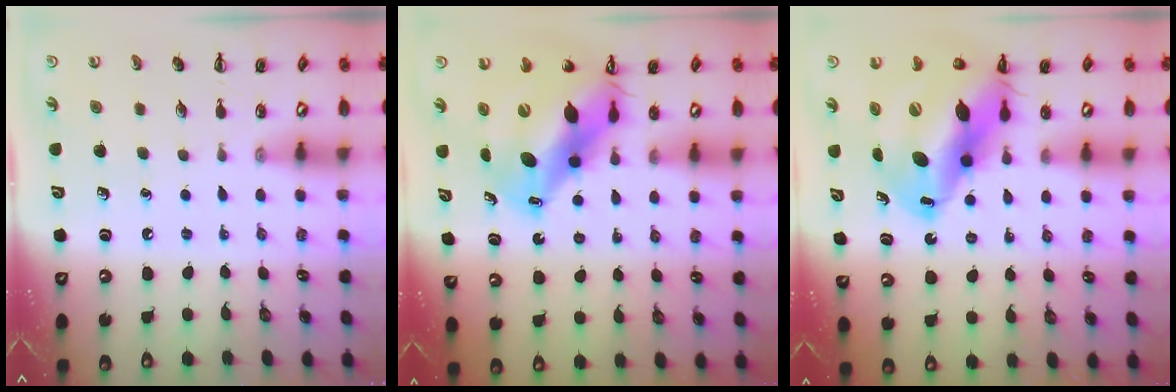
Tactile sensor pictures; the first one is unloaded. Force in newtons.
{"total": 15.4, "press": 14.7, "slide": 4.6}
{"total": 19.0, "press": 18.1, "slide": 5.5}